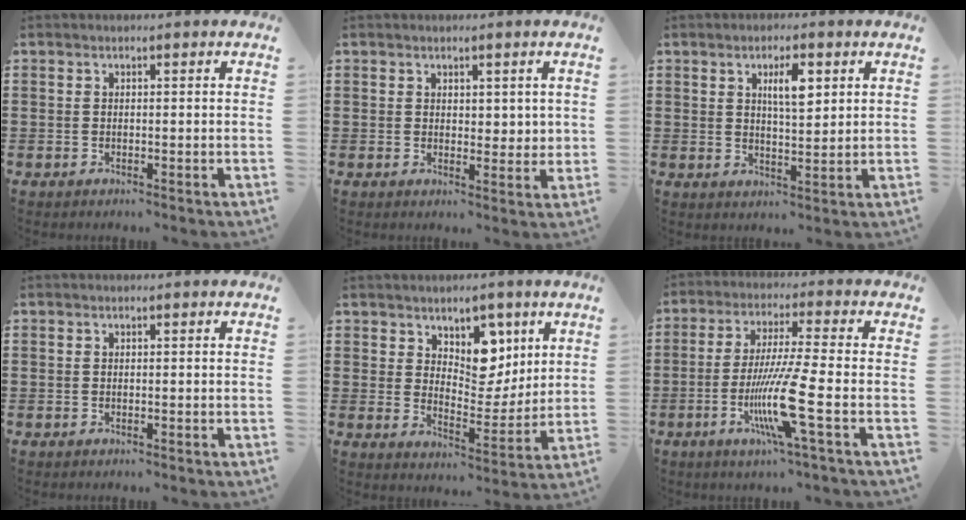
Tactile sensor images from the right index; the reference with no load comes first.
{"total": 2.5, "force": [1.6, 1.7, 0.9], "torque": [-0.006, 0.002, 0.027]}
{"total": 4.8, "force": [1.9, 1.4, 4.2], "torque": [-0.080, 0.004, 0.029]}
{"total": 0.0}
{"total": 7.0, "force": [4.5, 4.7, 2.6], "torque": [-0.048, -0.024, 0.078]}
{"total": 11.2, "force": [-3.6, 0.1, 10.6], "torque": [-0.211, -0.020, -0.071]}